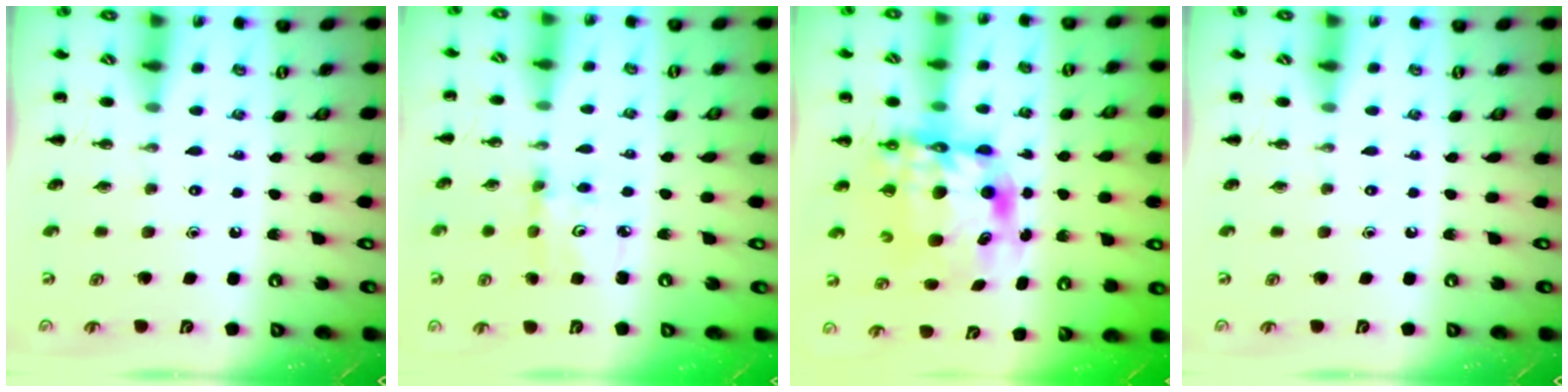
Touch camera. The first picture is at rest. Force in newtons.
{"total": 3.2, "press": 3.2, "slide": 0.5}
{"total": 11.9, "press": 11.6, "slide": 2.4}
{"total": 0.0}